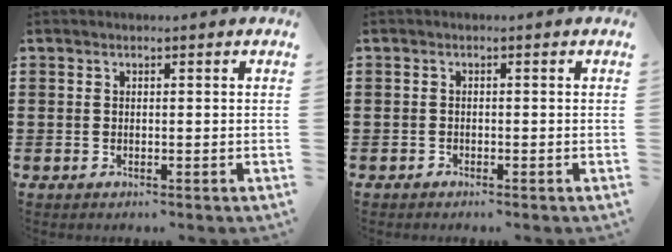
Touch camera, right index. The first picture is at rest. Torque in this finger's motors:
{"motor_torque": [0.51, 0.73, -0.44, -0.16]}